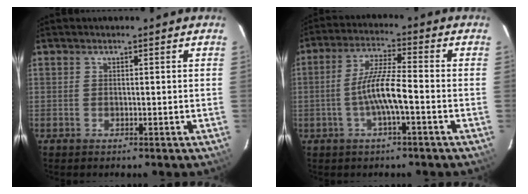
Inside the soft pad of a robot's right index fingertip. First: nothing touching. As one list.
[{"total": 7.7, "force": [-2.3, 0.6, 7.3], "torque": [-0.149, 0.006, -0.044]}]